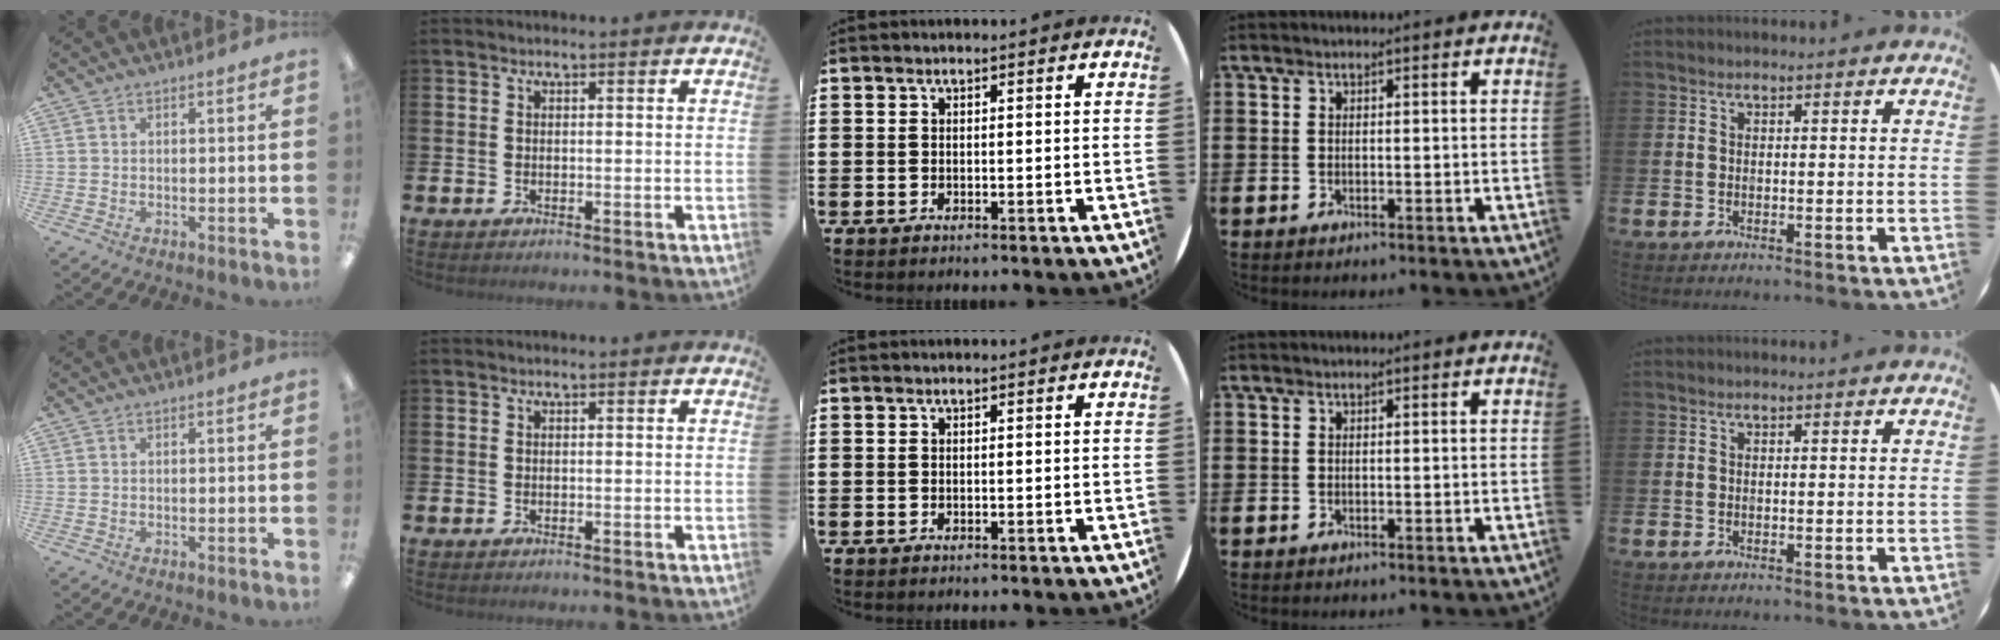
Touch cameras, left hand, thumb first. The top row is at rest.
{}